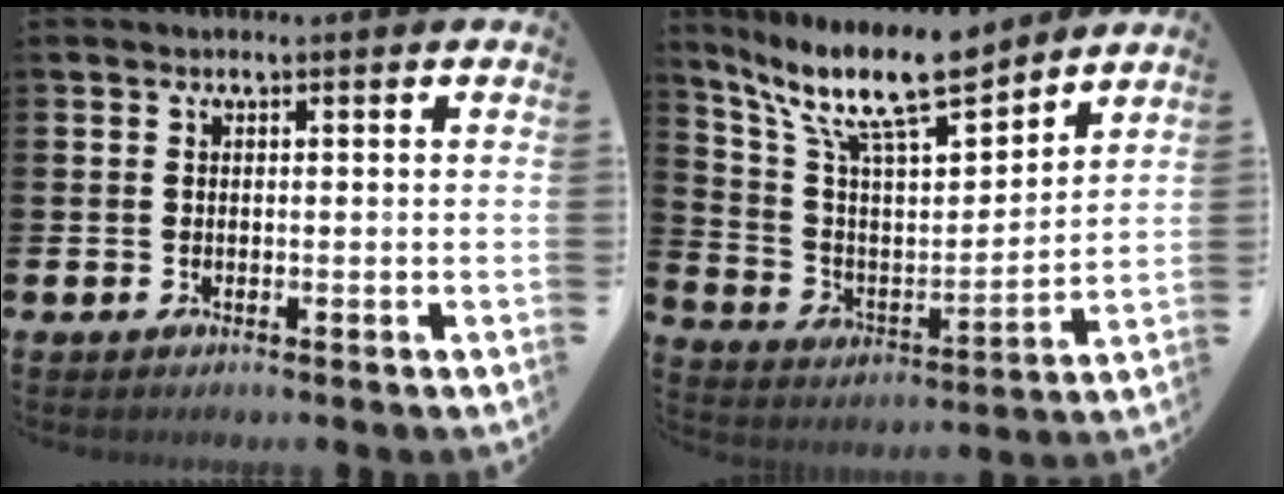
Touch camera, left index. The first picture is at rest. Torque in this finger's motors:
{"motor_torque": [0.50, -0.43, 1.06, 0.21]}